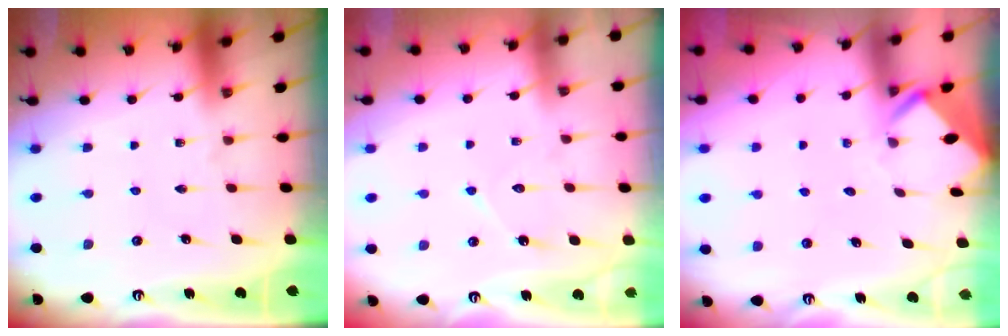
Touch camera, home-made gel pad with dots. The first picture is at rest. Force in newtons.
{"total": 6.1, "press": 6.1, "slide": 0.6}
{"total": 3.6, "press": 3.6, "slide": 0.3}